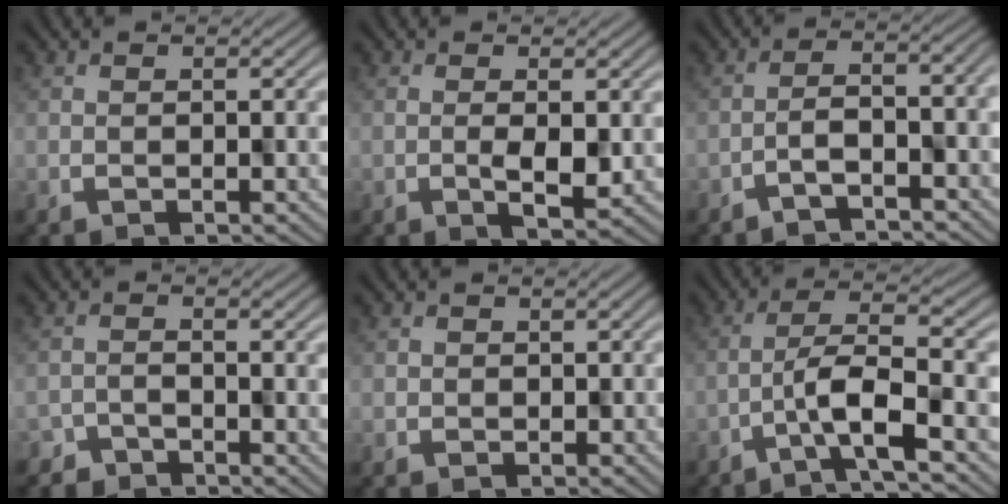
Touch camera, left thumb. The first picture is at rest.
{"total": 2.6, "force": [0.6, 0.5, 2.4], "torque": [-0.046, -0.001, 0.010]}
{"total": 5.6, "force": [-3.4, 1.6, 4.1], "torque": [-0.049, 0.003, -0.059]}
{"total": 1.2, "force": [-0.9, 0.6, -0.5], "torque": [0.010, -0.002, -0.025]}
{"total": 1.0, "force": [0.1, 1.0, 0.0], "torque": [0.004, -0.005, -0.001]}
{"total": 7.0, "force": [-2.4, 1.6, 6.4], "torque": [-0.103, 0.007, -0.052]}